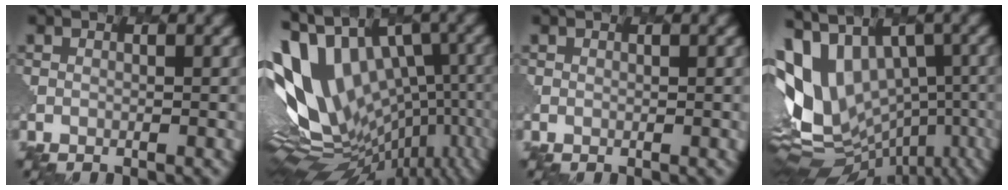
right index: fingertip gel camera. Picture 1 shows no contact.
{"total": 15.7, "force": [1.5, 9.2, 12.6], "torque": [-0.203, 0.002, 0.065]}
{"total": 0.0}
{"total": 12.6, "force": [0.9, 8.4, 9.4], "torque": [-0.180, 0.007, 0.063]}